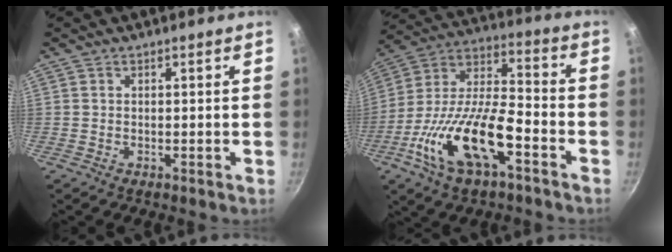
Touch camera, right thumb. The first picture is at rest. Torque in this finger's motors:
{"motor_torque": [0.76, 1.24, 1.58, -1.19, 0.20]}